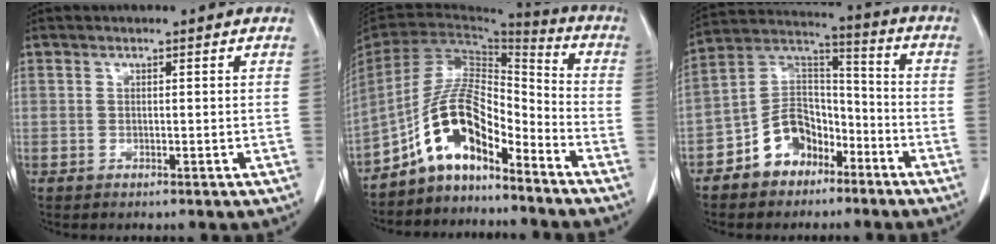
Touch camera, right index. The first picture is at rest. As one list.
[{"total": 11.0, "force": [-7.4, 3.6, 7.3], "torque": [-0.142, 0.033, -0.136]}, {"total": 10.2, "force": [-5.8, 7.1, 4.6], "torque": [-0.095, 0.035, -0.105]}]